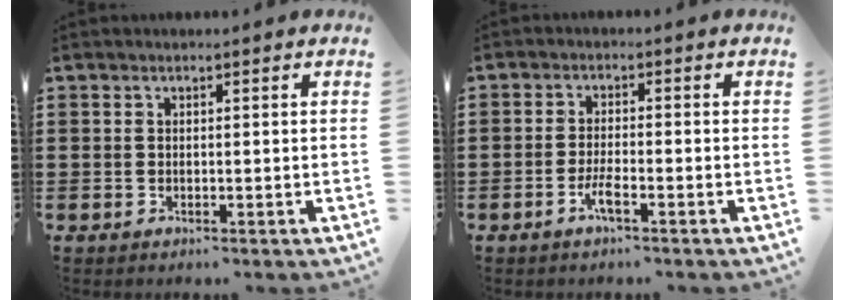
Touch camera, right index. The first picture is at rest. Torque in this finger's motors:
{"motor_torque": [0.94, 1.18, 0.22, 0.07]}